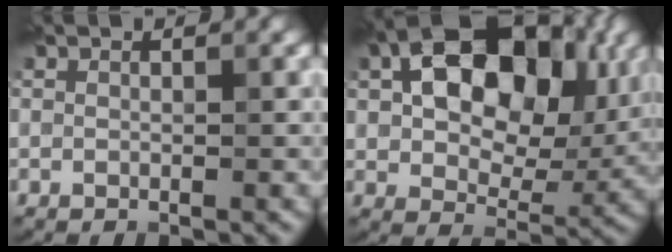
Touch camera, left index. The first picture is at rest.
{"total": 14.5, "force": [4.1, 9.0, 10.6], "torque": [-0.153, 0.021, 0.063]}